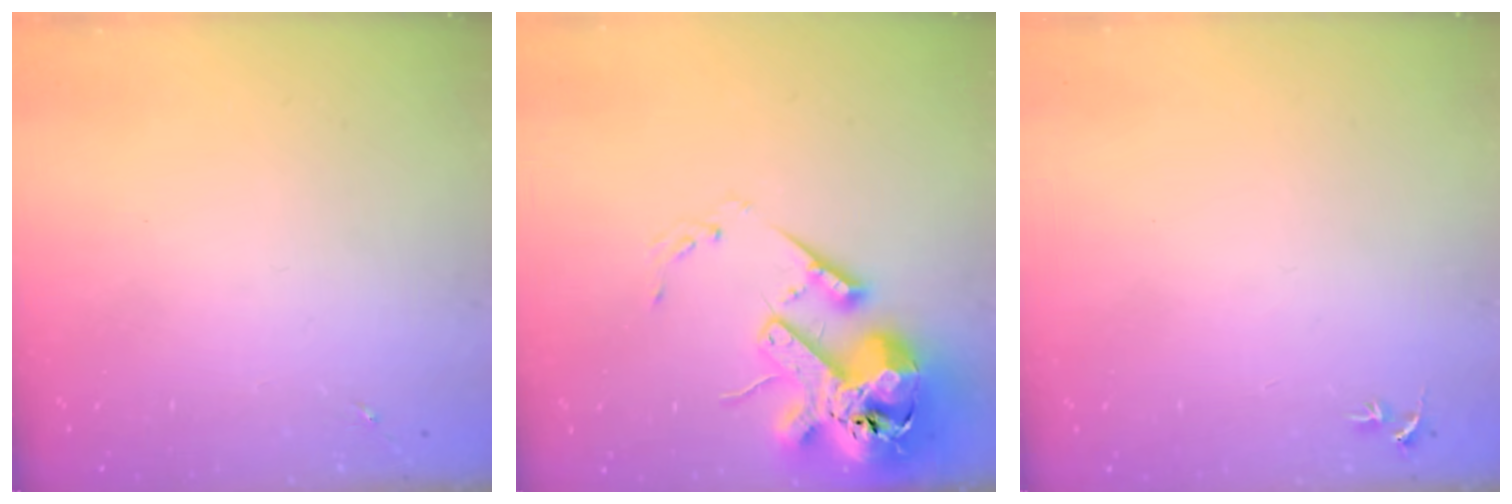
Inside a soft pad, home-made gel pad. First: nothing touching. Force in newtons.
{"total": 18.6, "press": 18.4, "slide": 3.2}
{"total": 2.7, "press": 2.7, "slide": 0.3}